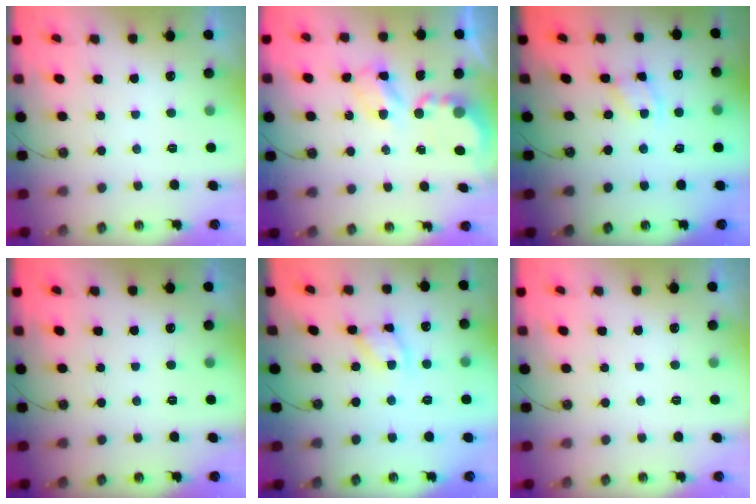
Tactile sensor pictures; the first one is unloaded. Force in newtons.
{"total": 5.3, "press": 5.2, "slide": 0.5}
{"total": 2.1, "press": 2.1, "slide": 0.3}
{"total": 0.0}
{"total": 8.4, "press": 8.4, "slide": 0.2}
{"total": 0.0}